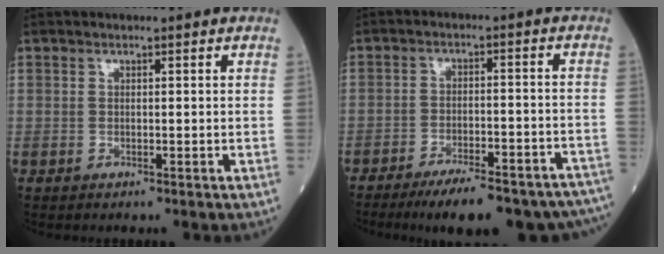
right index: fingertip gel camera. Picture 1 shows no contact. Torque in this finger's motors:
{"motor_torque": [1.16, -0.98, 0.18, -0.04]}